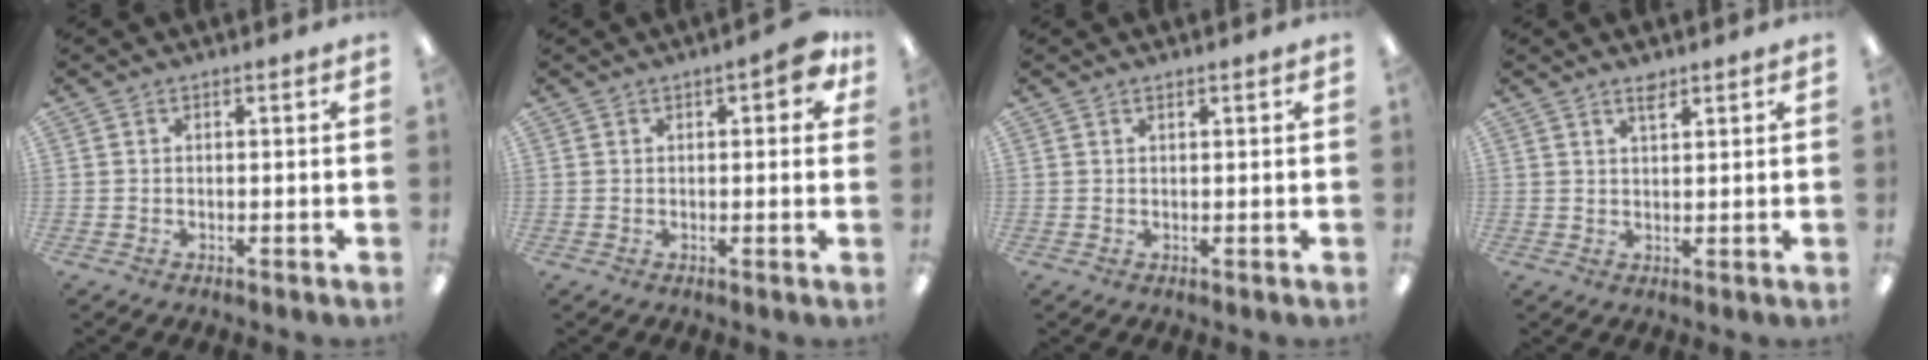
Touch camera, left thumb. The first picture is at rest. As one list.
[{"total": 5.9, "force": [2.2, 2.1, 5.1], "torque": [-0.065, -0.004, 0.032]}, {"total": 1.0, "force": [0.7, 0.1, 0.7], "torque": [-0.015, 0.000, 0.013]}, {"total": 3.0, "force": [2.4, 0.7, 1.7], "torque": [-0.029, -0.002, 0.041]}]